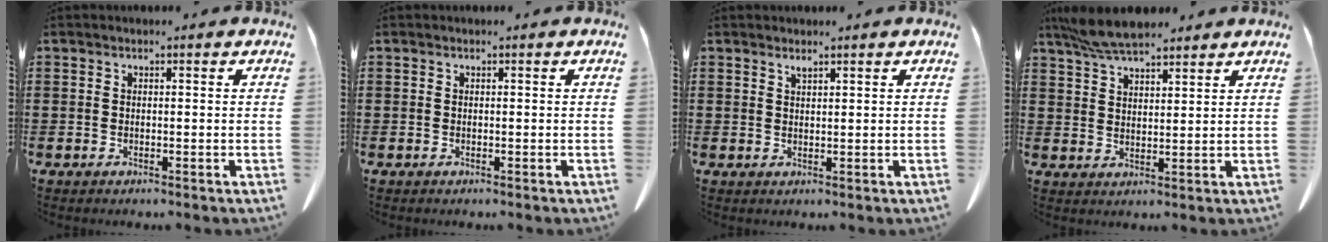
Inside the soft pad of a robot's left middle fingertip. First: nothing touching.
{"total": 0.0}
{"total": 1.3, "force": [1.2, 0.0, 0.5], "torque": [-0.013, -0.004, 0.024]}
{"total": 6.4, "force": [5.6, 1.4, 2.8], "torque": [-0.072, -0.011, 0.105]}